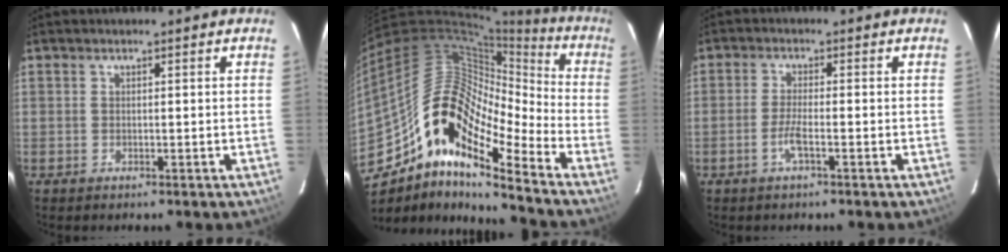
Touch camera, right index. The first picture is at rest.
{"total": 18.7, "force": [-10.7, 6.1, 14.2], "torque": [-0.225, 0.001, -0.216]}
{"total": 3.1, "force": [-1.5, 0.1, 2.8], "torque": [-0.060, 0.000, -0.031]}